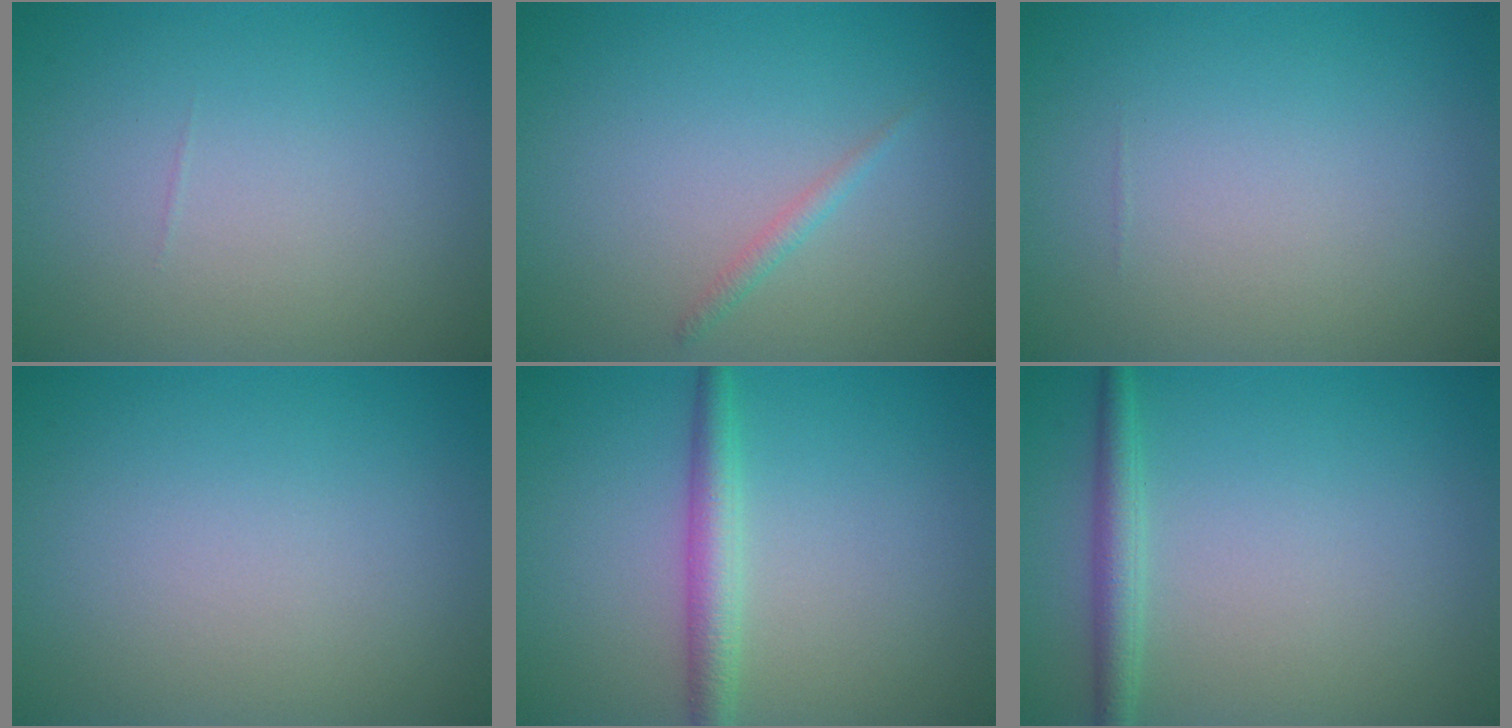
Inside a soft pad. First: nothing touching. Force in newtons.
{"total": 0.9, "press": 0.9, "slide": 0.1}
{"total": 0.0}
{"total": 0.0}
{"total": 2.7, "press": 2.7, "slide": 0.0}
{"total": 2.2, "press": 2.2, "slide": 0.1}